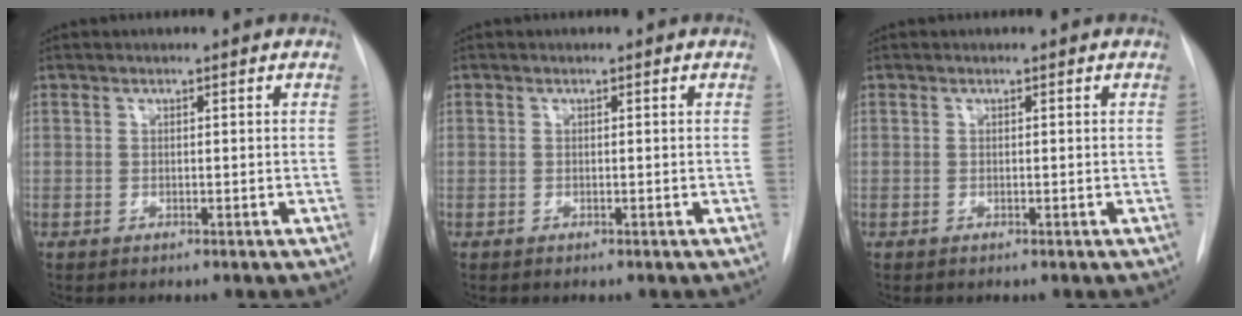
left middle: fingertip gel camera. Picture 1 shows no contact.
{"total": 0.0}
{"total": 0.0}